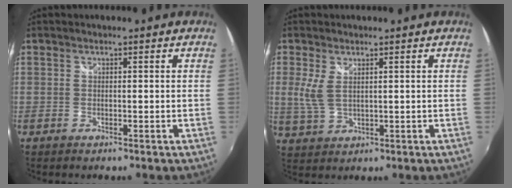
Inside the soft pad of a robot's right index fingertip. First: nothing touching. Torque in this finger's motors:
{"motor_torque": [0.31, -0.10, 0.31, 0.06]}